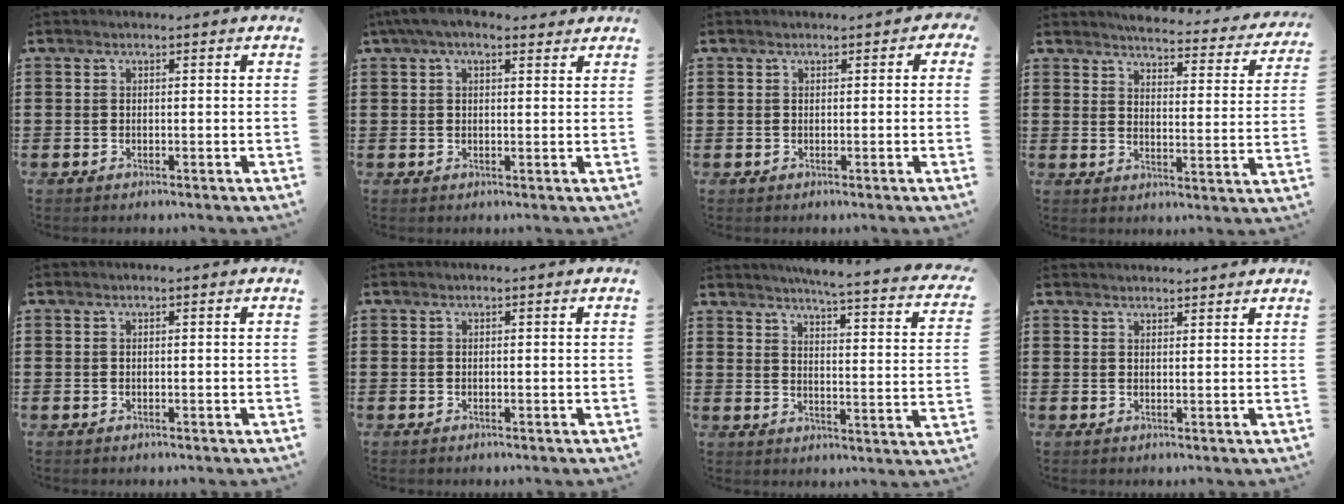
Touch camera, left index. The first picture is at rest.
{"total": 4.6, "force": [3.2, 1.5, 3.0], "torque": [-0.066, 0.003, 0.059]}
{"total": 1.0, "force": [0.0, 1.0, 0.3], "torque": [-0.009, 0.005, -0.002]}
{"total": 3.7, "force": [3.6, 0.1, 0.7], "torque": [-0.036, -0.027, 0.057]}
{"total": 0.0}
{"total": 0.0}
{"total": 4.5, "force": [4.0, -0.6, 1.9], "torque": [-0.050, -0.038, 0.058]}
{"total": 1.7, "force": [1.7, 0.3, 0.0], "torque": [-0.002, 0.003, 0.033]}